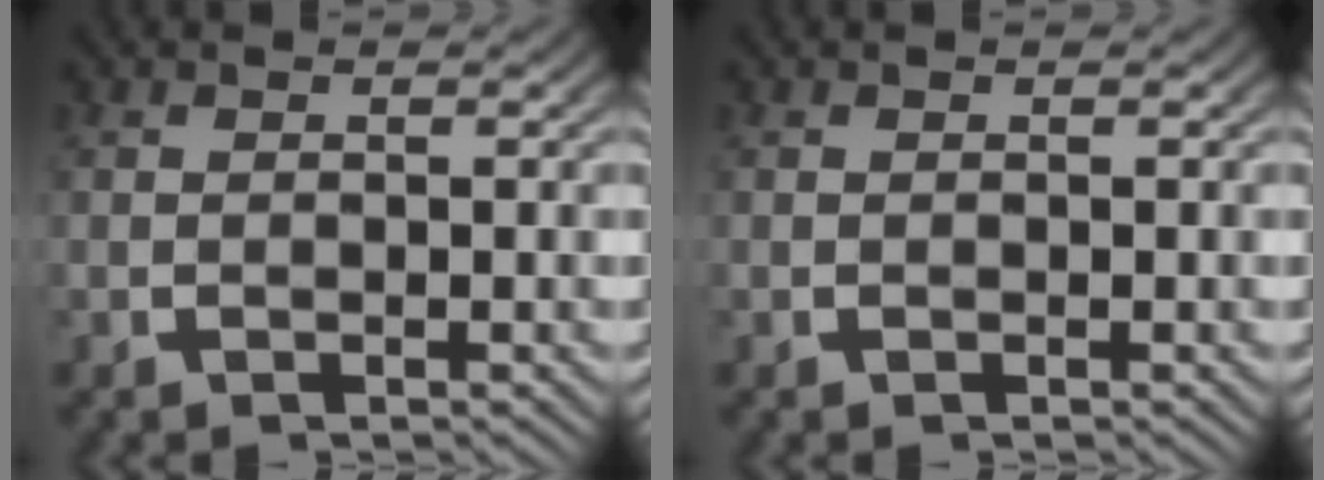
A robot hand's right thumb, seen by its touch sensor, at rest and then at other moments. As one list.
[{"total": 0.0}]